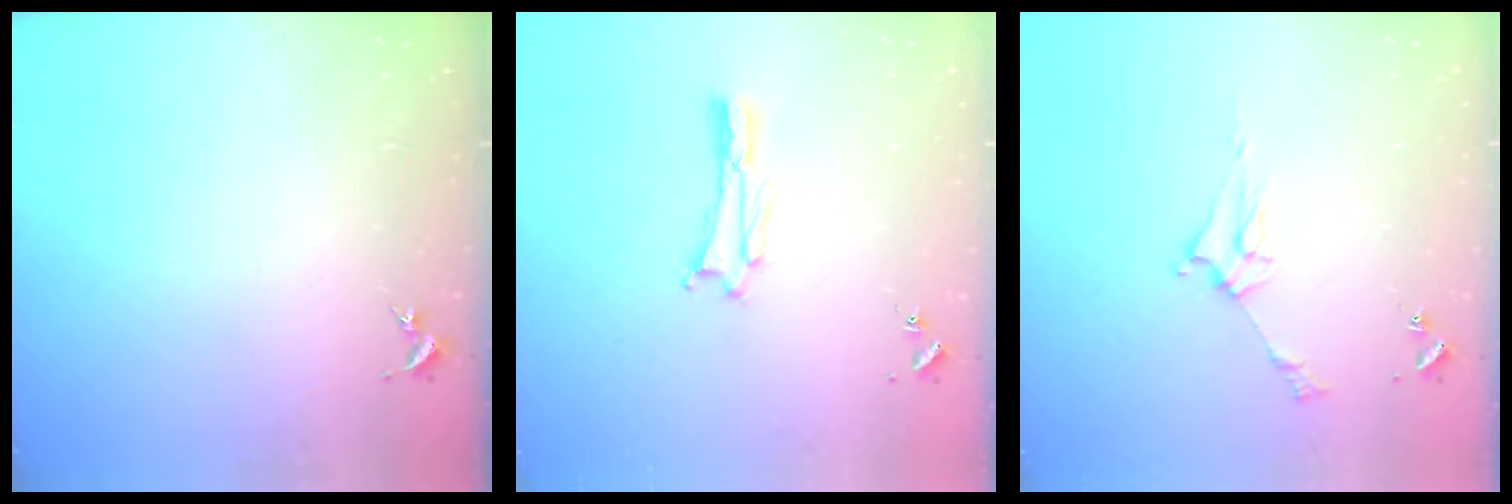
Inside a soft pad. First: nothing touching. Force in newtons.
{"total": 1.8, "press": 1.8, "slide": 0.2}
{"total": 4.3, "press": 4.3, "slide": 0.5}